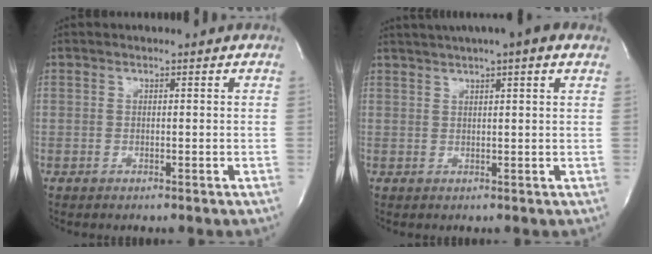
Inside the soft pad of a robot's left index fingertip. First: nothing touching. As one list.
[{"total": 8.1, "force": [5.5, 0.6, 5.9], "torque": [-0.096, 0.028, 0.073]}]